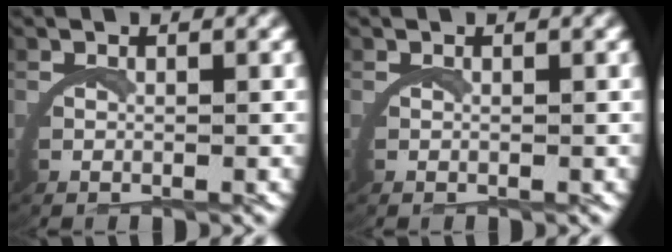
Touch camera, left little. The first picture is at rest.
{"total": 0.0}